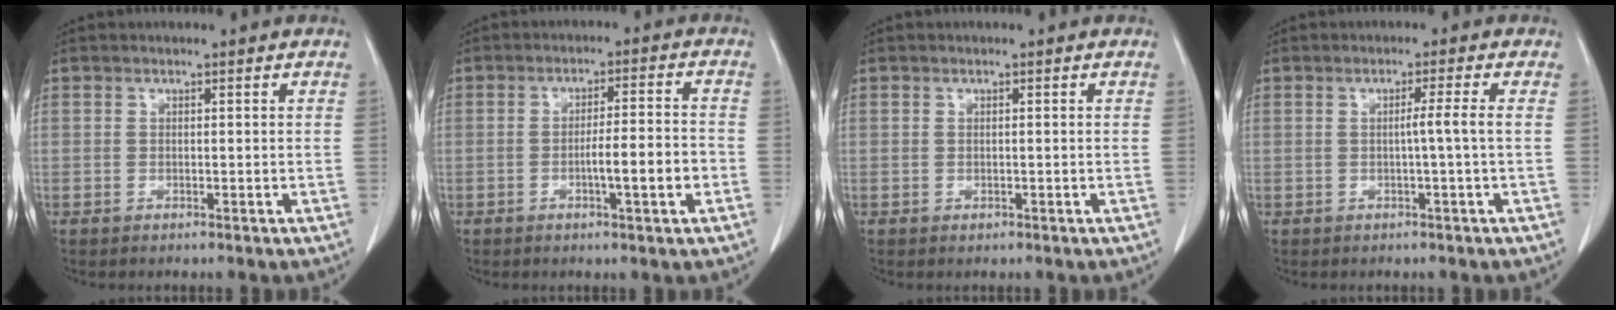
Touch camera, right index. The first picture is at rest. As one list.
[{"total": 6.5, "force": [-2.0, 0.2, 6.2], "torque": [-0.097, 0.007, -0.029]}, {"total": 0.0}, {"total": 2.4, "force": [-0.2, -1.0, 2.2], "torque": [-0.034, 0.000, -0.003]}]